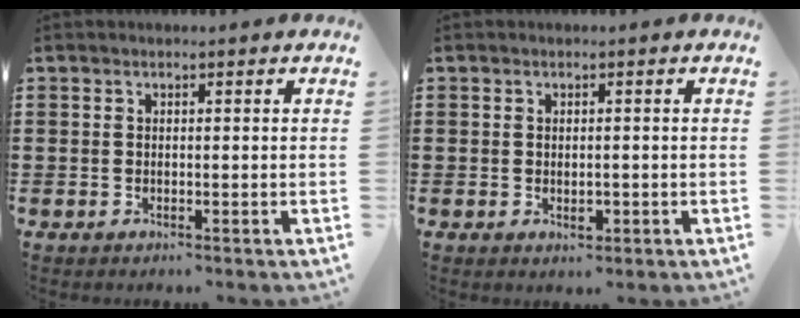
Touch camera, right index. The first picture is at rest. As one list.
[{"total": 1.6, "force": [-0.2, 0.8, 1.4], "torque": [-0.026, 0.001, -0.004]}]